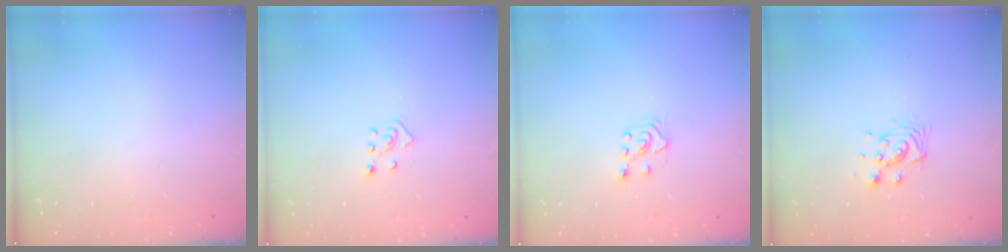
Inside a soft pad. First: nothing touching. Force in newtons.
{"total": 4.7, "press": 4.6, "slide": 0.6}
{"total": 3.8, "press": 3.8, "slide": 0.5}
{"total": 7.8, "press": 7.8, "slide": 0.3}